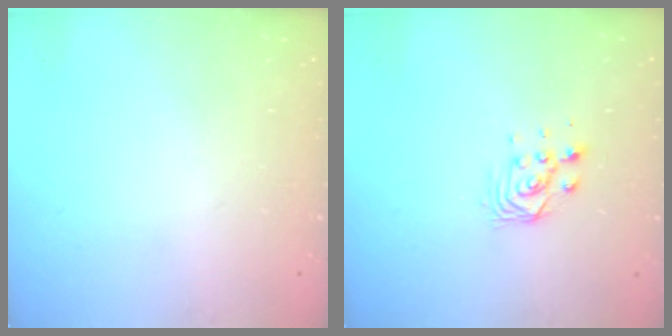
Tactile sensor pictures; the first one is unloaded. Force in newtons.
{"total": 3.5, "press": 3.4, "slide": 0.8}